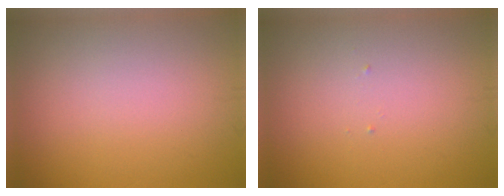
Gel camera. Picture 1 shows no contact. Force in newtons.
{"total": 0.0}